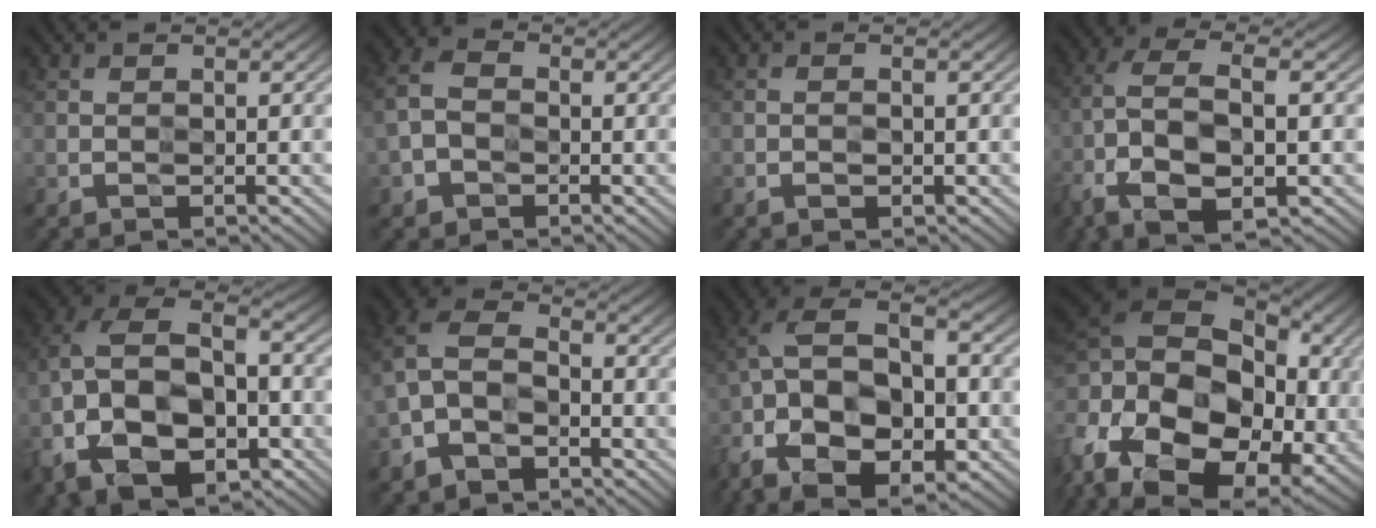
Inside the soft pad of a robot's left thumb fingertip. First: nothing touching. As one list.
[{"total": 4.0, "force": [-1.3, 2.9, 2.4], "torque": [-0.064, 0.005, -0.034]}, {"total": 1.0, "force": [-0.4, 0.3, 0.9], "torque": [-0.018, 0.001, -0.008]}, {"total": 10.9, "force": [-3.9, 4.9, 9.0], "torque": [-0.206, -0.007, -0.075]}, {"total": 15.8, "force": [-5.2, 10.1, 11.0], "torque": [-0.248, -0.025, -0.085]}, {"total": 7.0, "force": [-2.8, 4.4, 4.7], "torque": [-0.112, 0.005, -0.066]}, {"total": 16.5, "force": [-5.6, 9.7, 12.2], "torque": [-0.268, -0.014, -0.077]}, {"total": 20.6, "force": [-1.6, 15.7, 13.2], "torque": [-0.295, 0.021, -0.015]}]